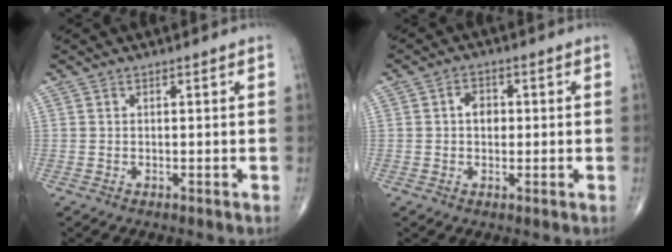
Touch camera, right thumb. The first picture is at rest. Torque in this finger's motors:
{"motor_torque": [0.28, 0.48, 0.23, -0.01, 0.01]}